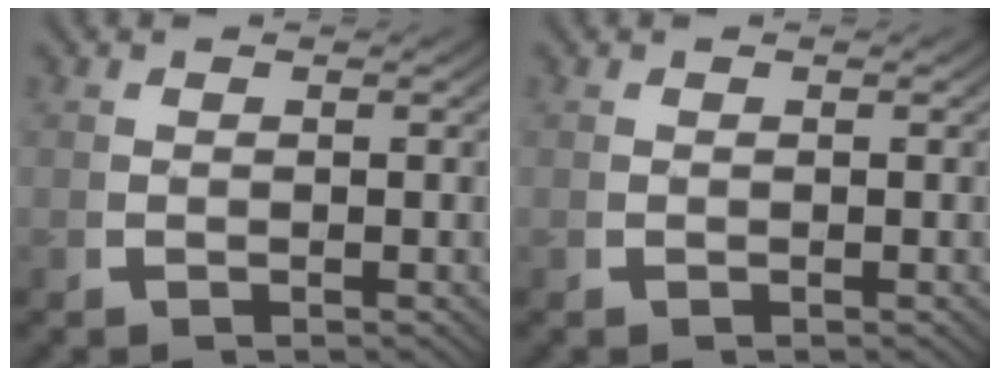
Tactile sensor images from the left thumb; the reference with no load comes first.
{"total": 0.0}